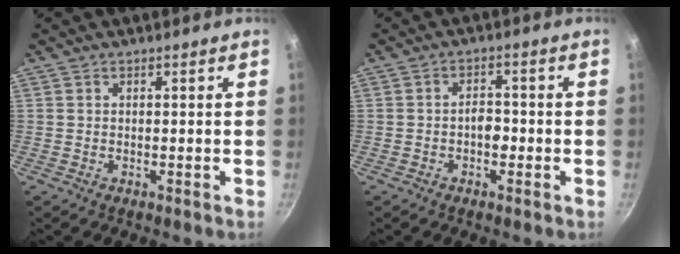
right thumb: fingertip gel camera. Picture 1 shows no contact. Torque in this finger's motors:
{"motor_torque": [-0.09, 0.22, 0.23, -0.06, 0.14]}